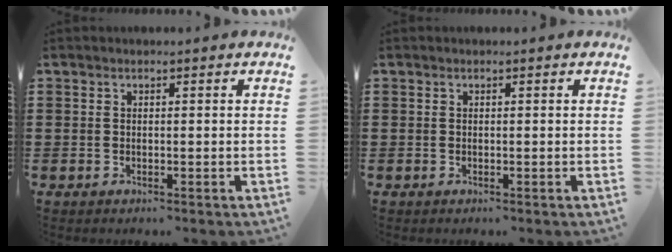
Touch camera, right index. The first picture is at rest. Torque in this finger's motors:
{"motor_torque": [0.00, 2.14, 0.00, 0.02]}